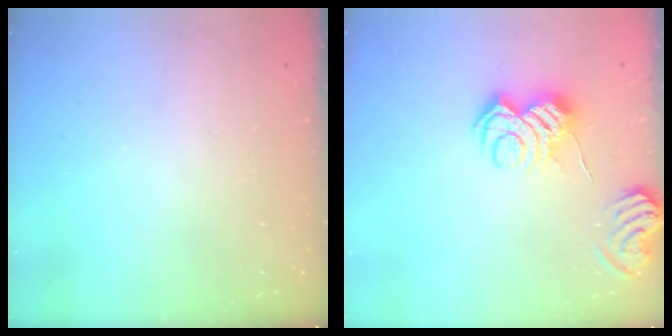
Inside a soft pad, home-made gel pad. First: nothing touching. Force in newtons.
{"total": 10.1, "press": 10.1, "slide": 0.8}